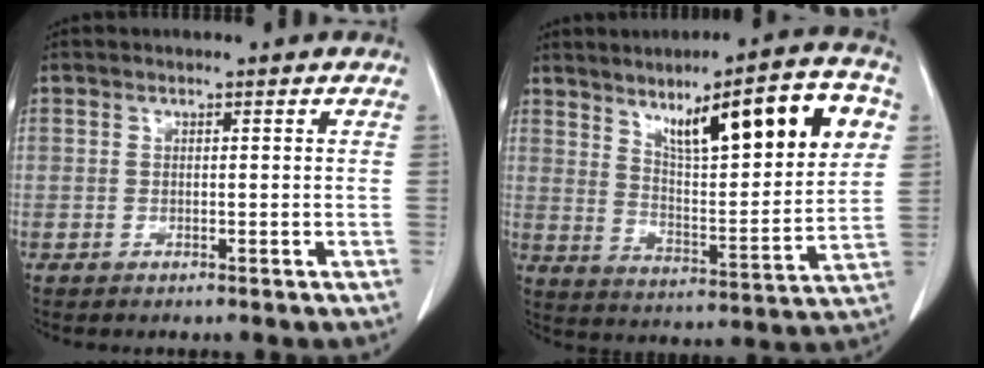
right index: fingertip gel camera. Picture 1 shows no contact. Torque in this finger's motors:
{"motor_torque": [1.09, 1.04, 0.36, 0.09]}